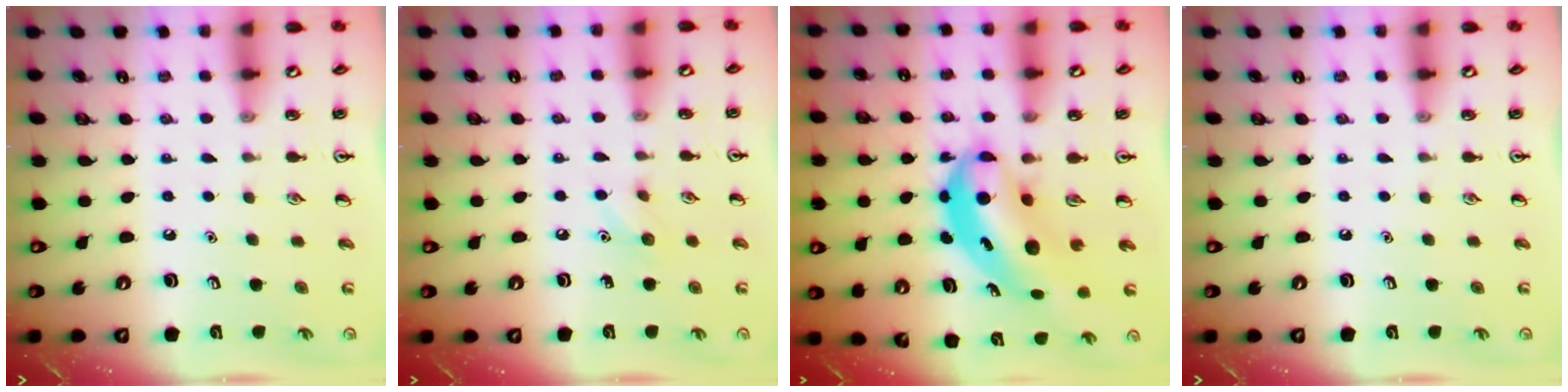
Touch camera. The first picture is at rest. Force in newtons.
{"total": 5.4, "press": 5.1, "slide": 1.7}
{"total": 7.7, "press": 7.5, "slide": 1.9}
{"total": 0.0}